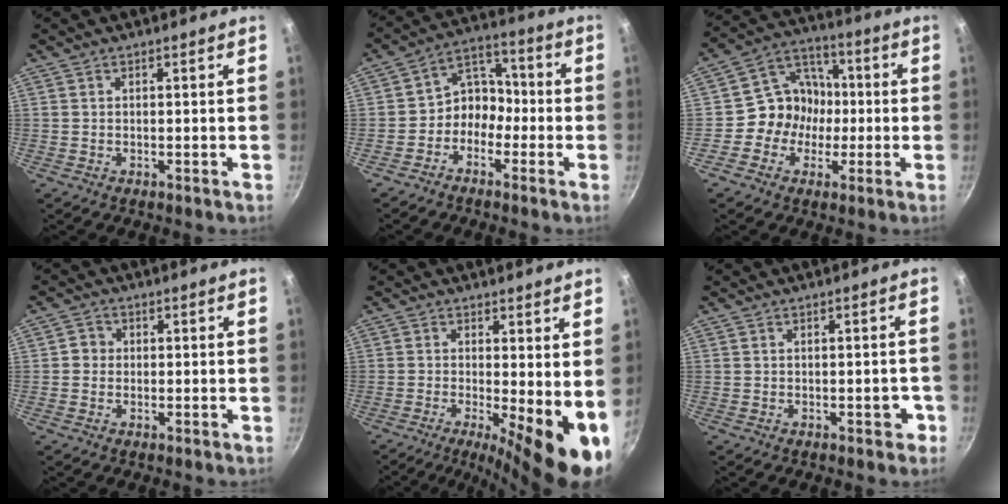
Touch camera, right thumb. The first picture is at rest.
{"total": 7.4, "force": [-2.8, 5.9, 3.3], "torque": [-0.014, 0.050, -0.069]}
{"total": 10.7, "force": [-1.6, 9.7, 4.2], "torque": [-0.022, 0.036, -0.046]}
{"total": 2.3, "force": [-0.2, 2.2, 0.7], "torque": [0.004, 0.006, -0.010]}
{"total": 12.0, "force": [-1.8, 3.6, 11.3], "torque": [-0.142, -0.011, -0.023]}
{"total": 2.8, "force": [-1.2, 1.3, 2.2], "torque": [-0.013, 0.008, -0.016]}